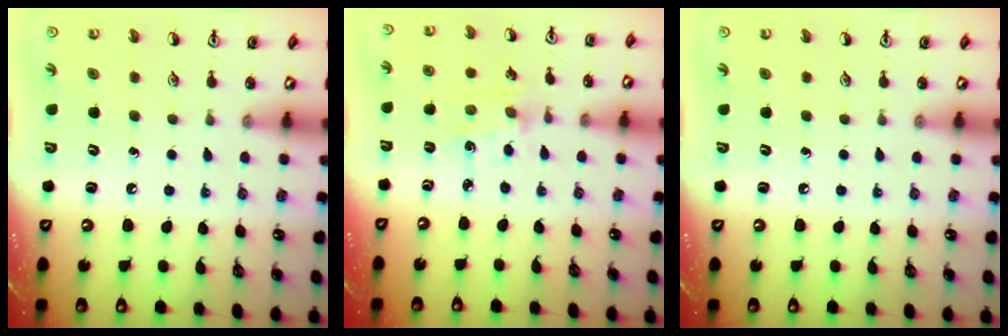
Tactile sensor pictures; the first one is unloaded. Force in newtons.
{"total": 1.3, "press": 1.3, "slide": 0.2}
{"total": 0.0}